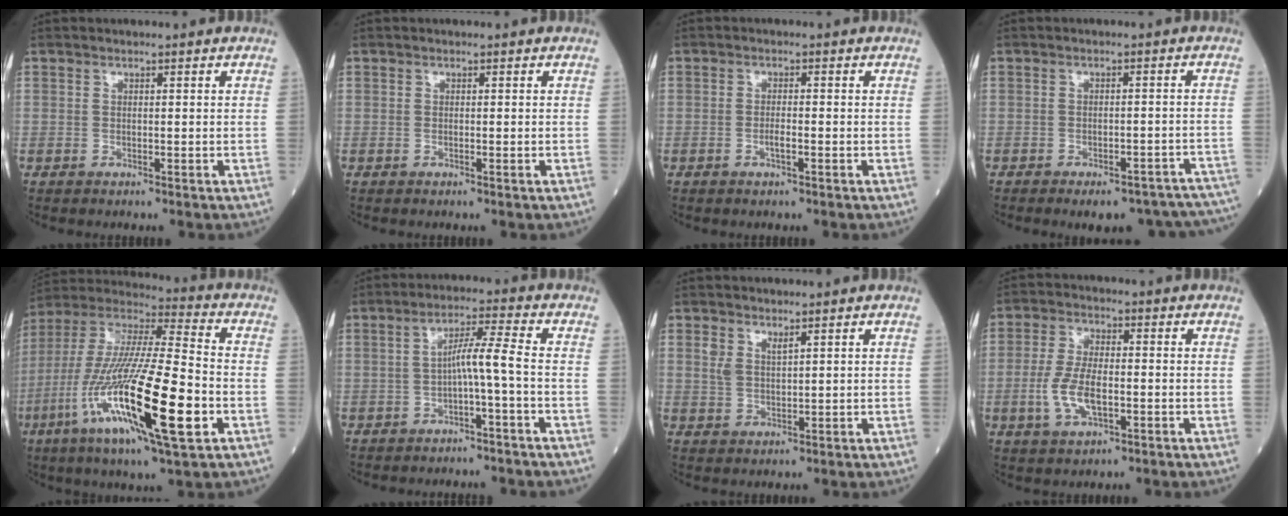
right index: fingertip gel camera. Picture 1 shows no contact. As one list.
[{"total": 0.0}, {"total": 1.8, "force": [-0.7, 0.2, 1.7], "torque": [-0.033, -0.001, -0.013]}, {"total": 14.8, "force": [-12.9, 4.6, 5.5], "torque": [-0.027, 0.025, -0.142]}, {"total": 25.1, "force": [-7.8, 3.2, 23.7], "torque": [-0.471, -0.044, -0.143]}, {"total": 4.7, "force": [-1.3, -0.7, 4.5], "torque": [-0.078, 0.017, -0.021]}, {"total": 2.4, "force": [1.6, 0.7, 1.6], "torque": [-0.040, 0.001, 0.039]}, {"total": 7.1, "force": [-1.8, 2.7, 6.3], "torque": [-0.140, 0.000, -0.032]}]